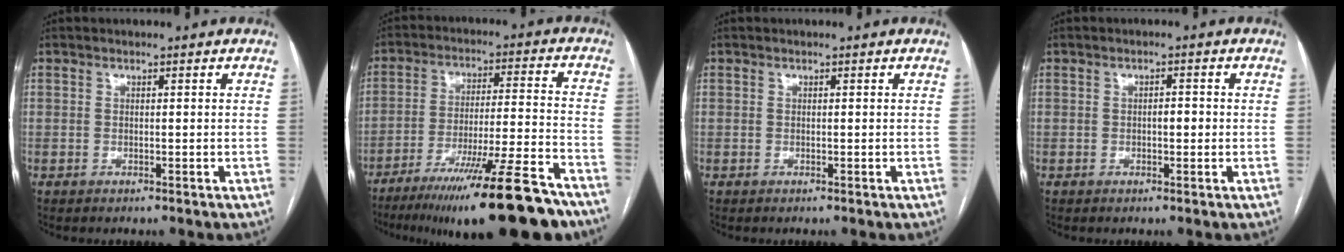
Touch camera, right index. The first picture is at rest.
{"total": 22.1, "force": [-16.7, 0.9, 14.4], "torque": [-0.174, -0.011, -0.264]}
{"total": 0.0}
{"total": 1.9, "force": [-0.1, 0.8, 1.7], "torque": [-0.026, 0.004, -0.001]}